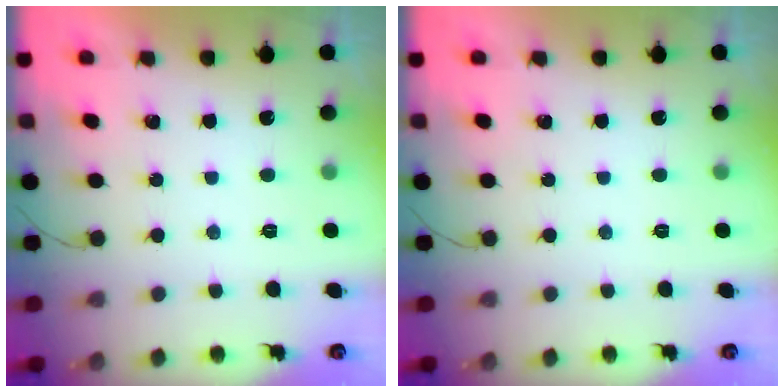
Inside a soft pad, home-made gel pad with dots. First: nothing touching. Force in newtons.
{"total": 0.0}